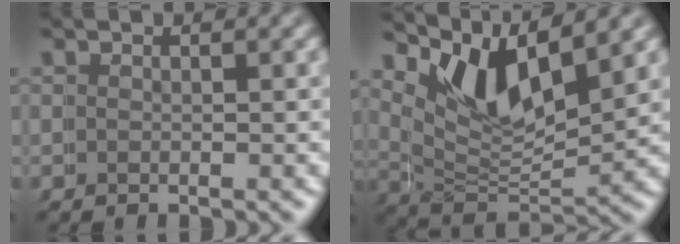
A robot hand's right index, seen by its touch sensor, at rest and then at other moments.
{"total": 7.7, "force": [4.8, 3.7, 4.7], "torque": [-0.098, 0.005, 0.076]}